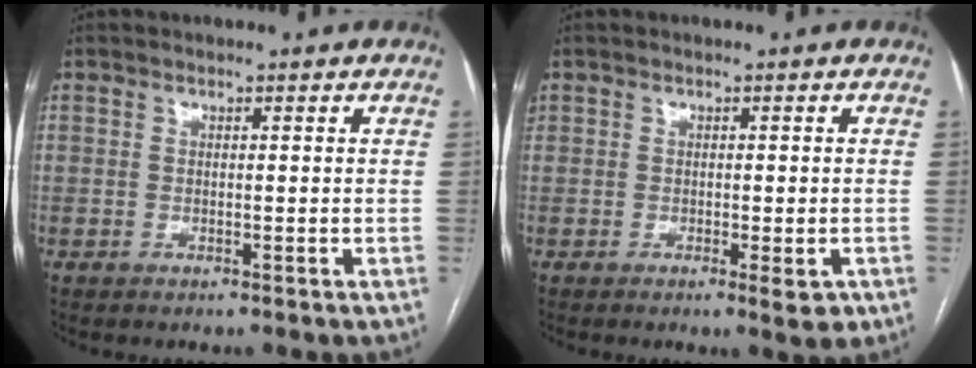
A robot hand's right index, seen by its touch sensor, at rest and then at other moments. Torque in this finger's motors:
{"motor_torque": [-0.11, 0.03, -0.02, -0.02]}